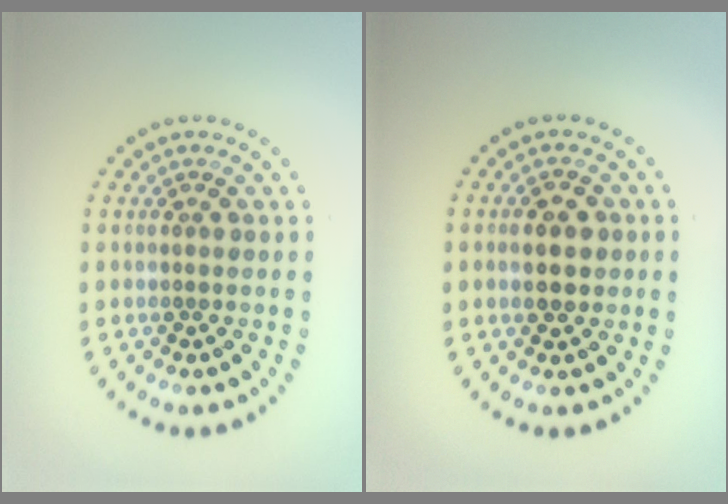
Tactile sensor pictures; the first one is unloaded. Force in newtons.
{"total": 3.6, "press": 3.6, "slide": 0.2}